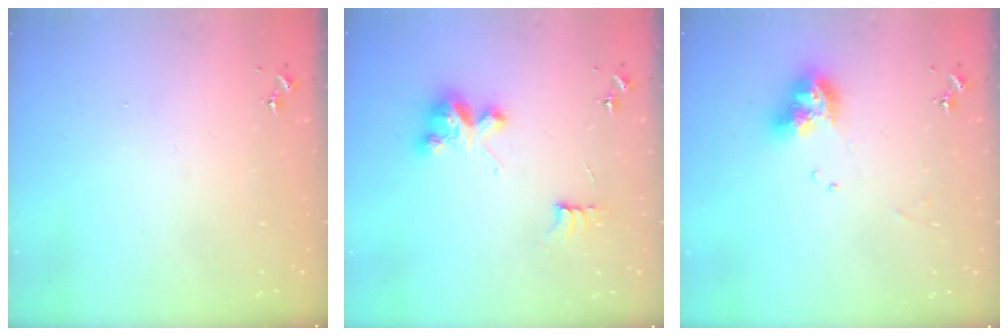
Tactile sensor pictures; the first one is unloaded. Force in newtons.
{"total": 9.0, "press": 9.0, "slide": 0.3}
{"total": 9.7, "press": 9.7, "slide": 0.9}